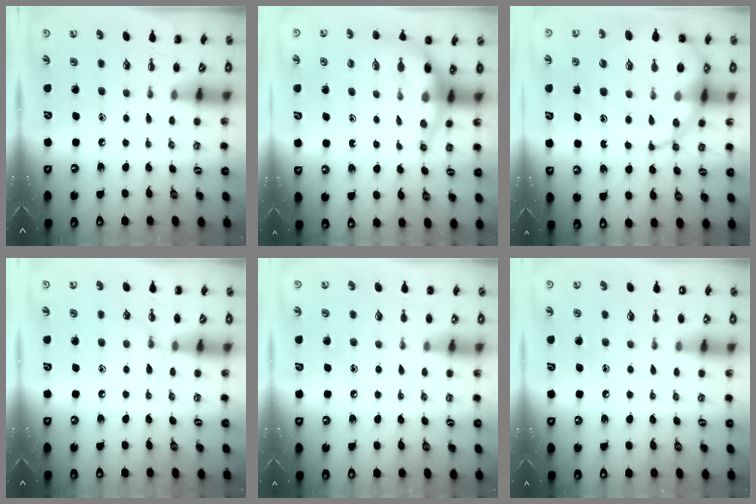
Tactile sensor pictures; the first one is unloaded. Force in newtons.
{"total": 6.8, "press": 6.7, "slide": 1.6}
{"total": 22.0, "press": 21.6, "slide": 4.0}
{"total": 4.9, "press": 4.7, "slide": 1.5}
{"total": 6.6, "press": 6.4, "slide": 1.7}
{"total": 7.2, "press": 7.0, "slide": 1.7}